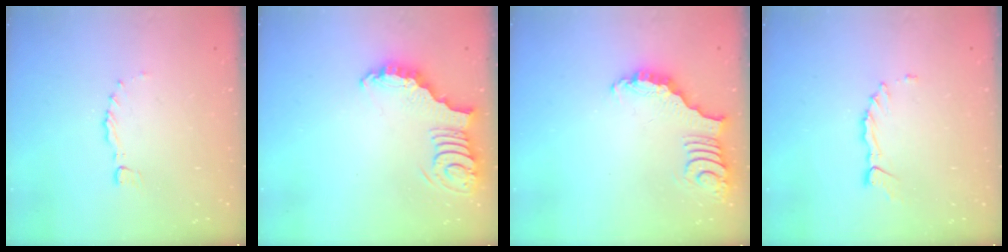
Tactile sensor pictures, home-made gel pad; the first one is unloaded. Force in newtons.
{"total": 3.9, "press": 3.8, "slide": 0.7}
{"total": 3.4, "press": 3.3, "slide": 0.7}
{"total": 2.4, "press": 2.4, "slide": 0.3}